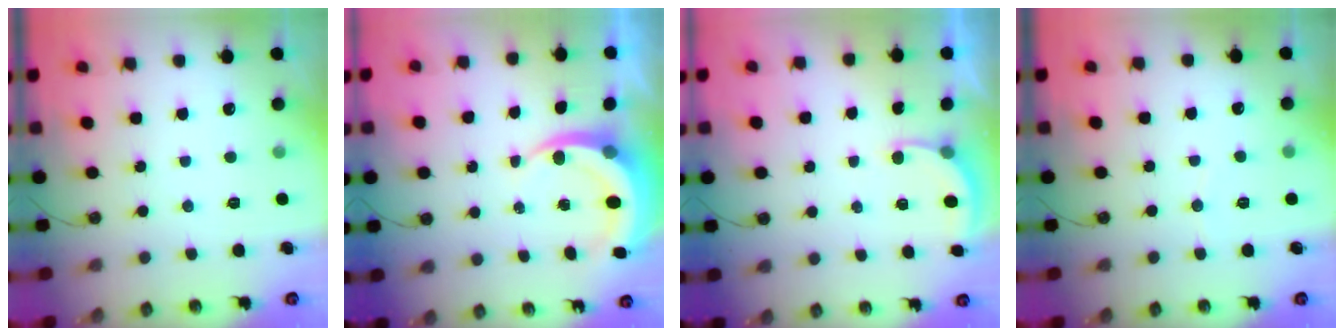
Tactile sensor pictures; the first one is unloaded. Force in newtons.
{"total": 5.9, "press": 5.9, "slide": 0.3}
{"total": 3.0, "press": 3.0, "slide": 0.3}
{"total": 3.2, "press": 3.2, "slide": 0.3}